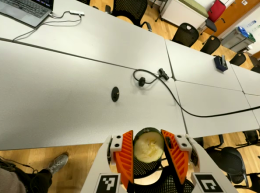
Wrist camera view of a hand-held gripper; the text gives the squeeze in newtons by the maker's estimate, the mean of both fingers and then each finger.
{"total": 4.5, "left": 4.6, "right": 4.4}